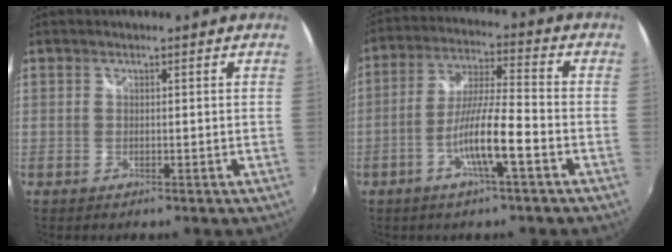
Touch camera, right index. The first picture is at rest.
{"total": 9.8, "force": [-4.3, 0.5, 8.8], "torque": [-0.174, 0.000, -0.080]}